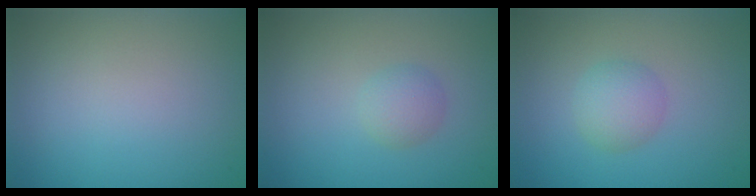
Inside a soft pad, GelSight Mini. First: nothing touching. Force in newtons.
{"total": 1.7, "press": 1.7, "slide": 0.1}
{"total": 2.4, "press": 2.4, "slide": 0.0}